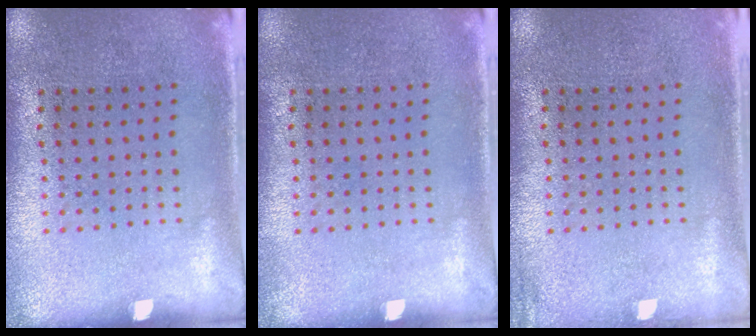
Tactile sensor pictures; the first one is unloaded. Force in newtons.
{"total": 0.0}
{"total": 0.9, "press": 0.9, "slide": 0.1}